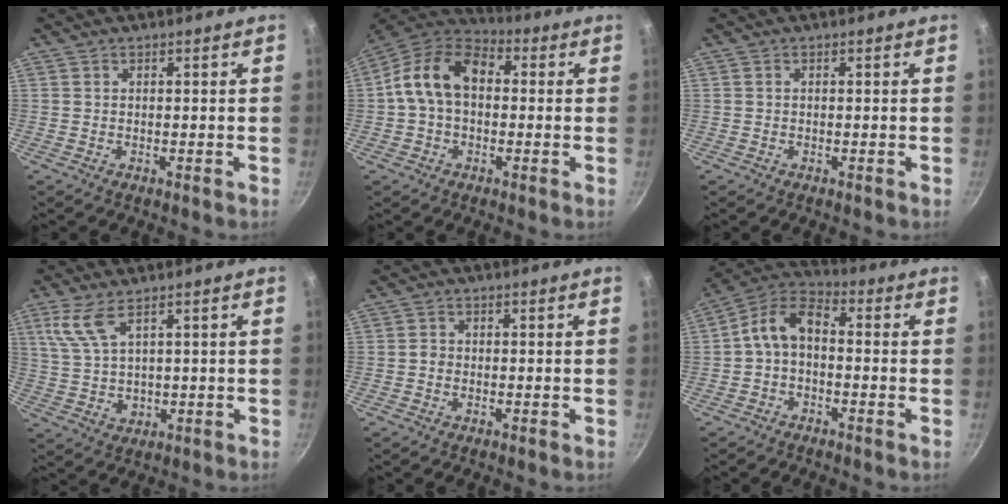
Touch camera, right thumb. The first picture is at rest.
{"total": 13.0, "force": [1.0, 9.1, 9.3], "torque": [-0.141, 0.035, -0.004]}
{"total": 0.0}
{"total": 7.0, "force": [3.4, 3.2, 5.2], "torque": [-0.109, -0.015, 0.081]}
{"total": 1.3, "force": [-0.4, 1.1, 0.6], "torque": [-0.007, 0.007, -0.009]}
{"total": 8.1, "force": [-1.1, 5.0, 6.3], "torque": [-0.113, 0.043, -0.034]}